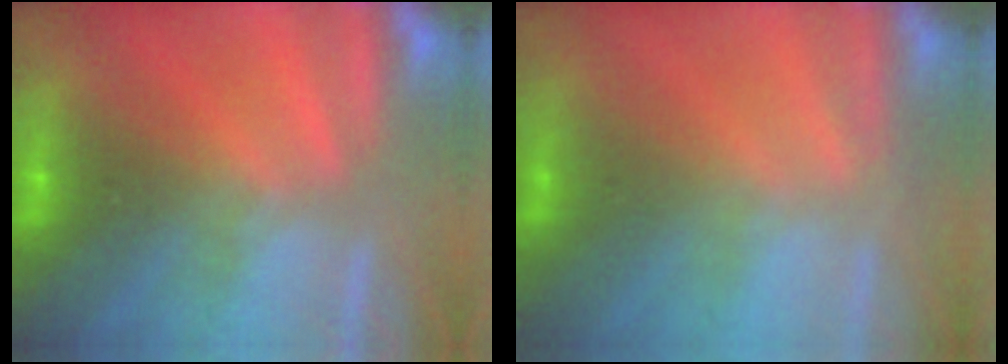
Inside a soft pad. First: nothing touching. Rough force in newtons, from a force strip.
{"total": 2.4}